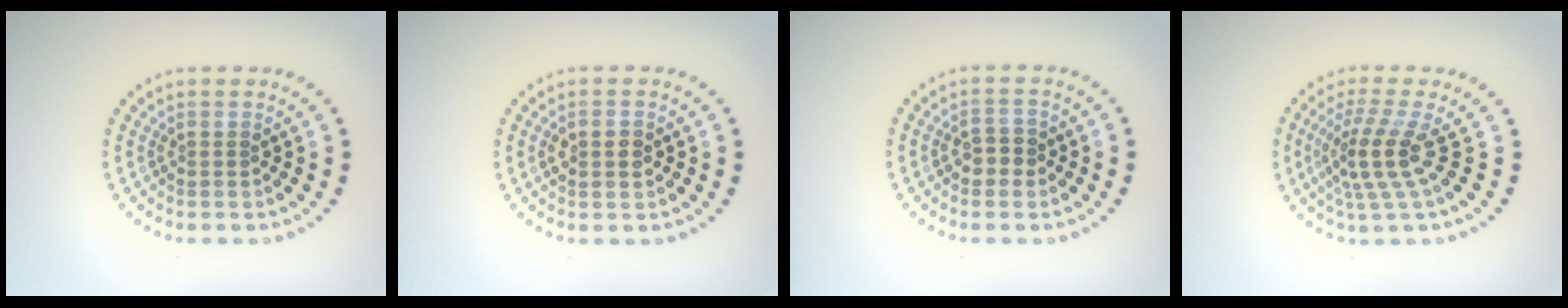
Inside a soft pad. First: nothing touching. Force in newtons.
{"total": 2.3, "press": 2.3, "slide": 0.1}
{"total": 1.9, "press": 1.8, "slide": 0.5}
{"total": 3.9, "press": 2.7, "slide": 2.7}